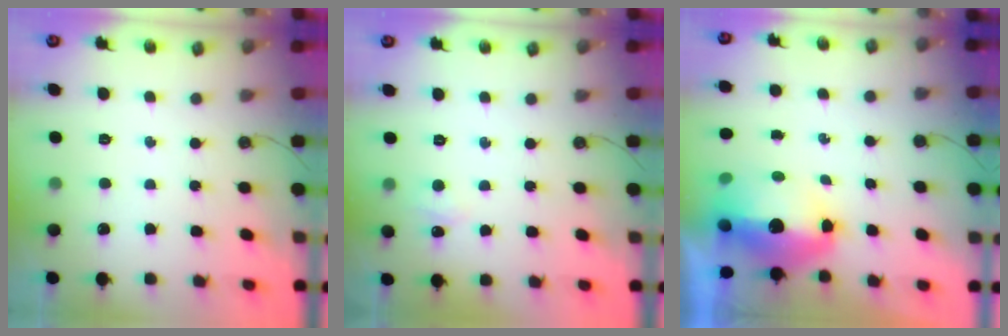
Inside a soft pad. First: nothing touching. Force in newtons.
{"total": 5.1, "press": 5.0, "slide": 0.7}
{"total": 13.0, "press": 12.9, "slide": 1.3}